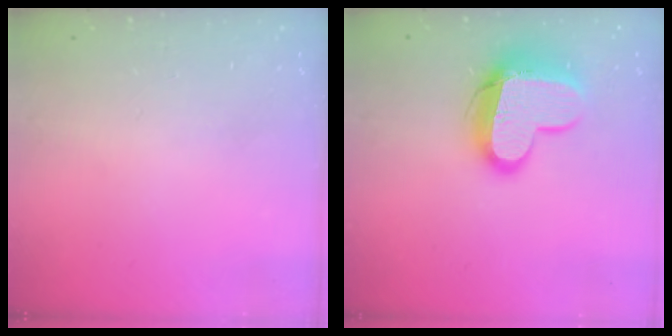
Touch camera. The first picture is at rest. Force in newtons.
{"total": 14.4, "press": 14.3, "slide": 1.4}